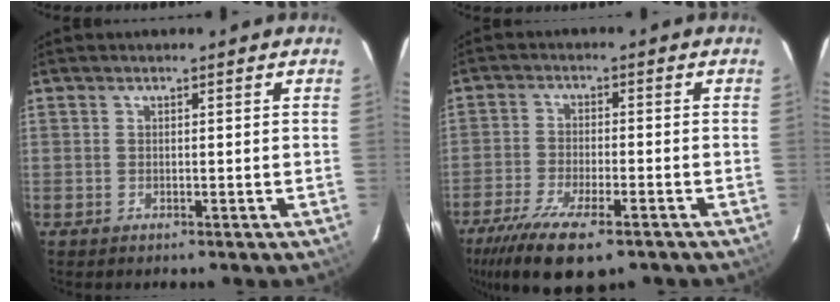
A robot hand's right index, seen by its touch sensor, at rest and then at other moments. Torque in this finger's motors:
{"motor_torque": [1.21, -0.93, 0.39, 0.08]}